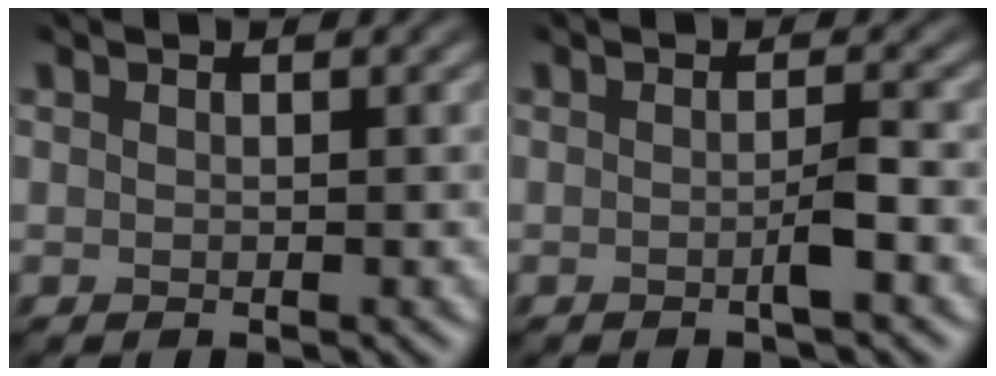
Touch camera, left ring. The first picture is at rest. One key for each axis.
{"total": 2.1, "fx": -1.5, "fy": 0.0, "fz": 1.4, "tx": -0.027, "ty": -0.006, "tz": -0.030}